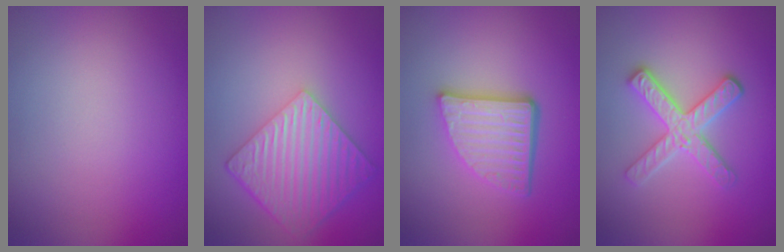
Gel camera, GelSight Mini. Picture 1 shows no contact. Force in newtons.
{"total": 6.1, "press": 4.5, "slide": 4.1}
{"total": 5.0, "press": 3.6, "slide": 3.6}
{"total": 3.6, "press": 3.1, "slide": 1.8}